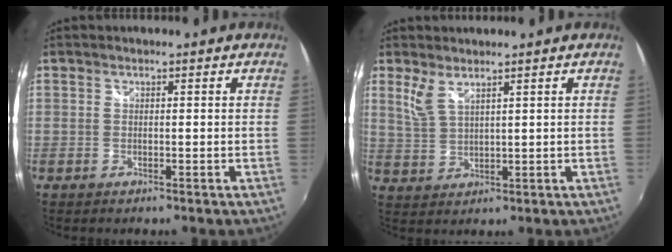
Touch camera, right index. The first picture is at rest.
{"total": 4.0, "force": [2.8, 1.2, 2.6], "torque": [-0.056, -0.003, 0.060]}